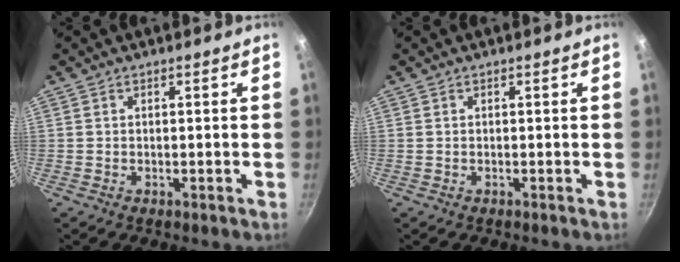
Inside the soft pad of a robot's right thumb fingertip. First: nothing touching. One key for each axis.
{"total": 0.0}